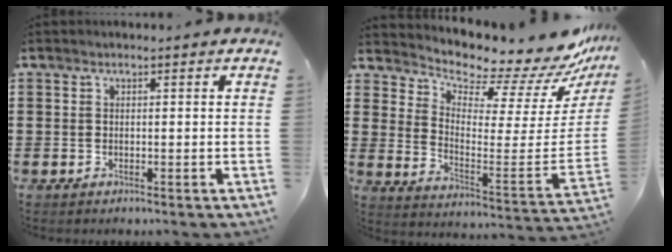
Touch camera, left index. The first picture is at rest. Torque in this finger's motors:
{"motor_torque": [0.55, 0.06, 0.52, 0.07]}